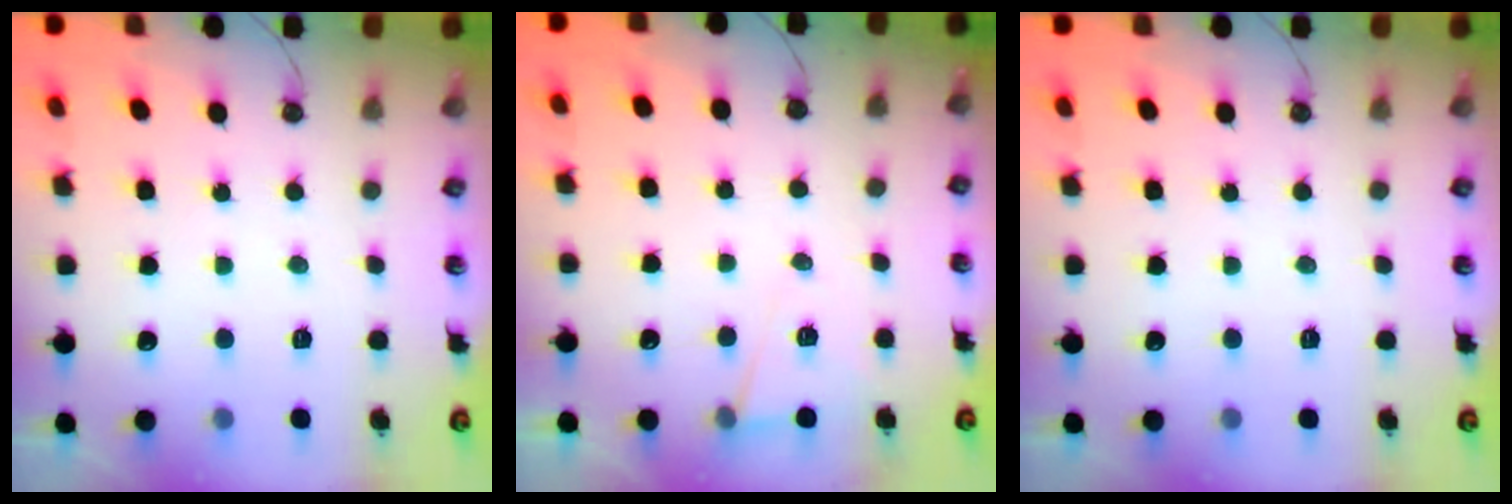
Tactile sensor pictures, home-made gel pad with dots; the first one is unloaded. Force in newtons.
{"total": 6.9, "press": 5.2, "slide": 4.6}
{"total": 0.0}